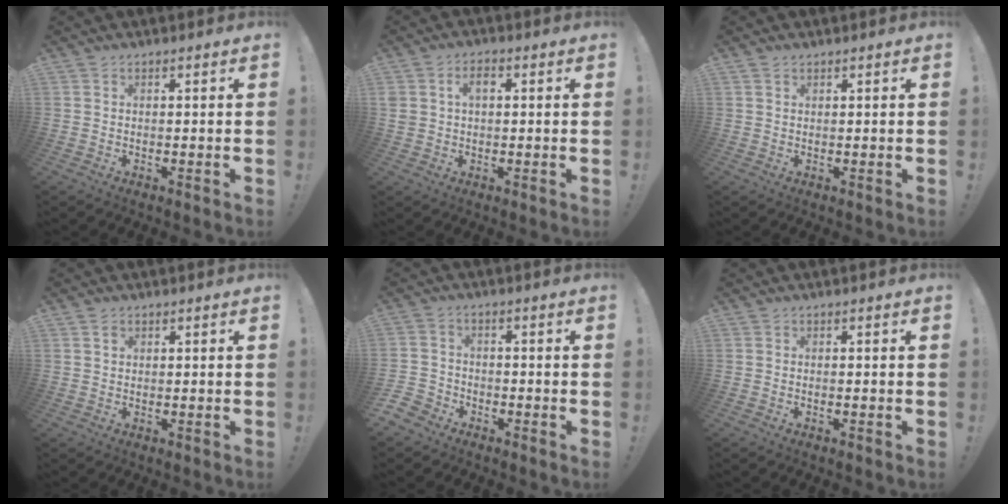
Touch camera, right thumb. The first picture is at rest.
{"total": 4.5, "force": [0.9, 3.2, 3.0], "torque": [-0.055, 0.012, 0.015]}
{"total": 0.9, "force": [0.8, 0.4, 0.2], "torque": [0.003, -0.004, 0.015]}
{"total": 1.5, "force": [0.7, 1.1, 0.7], "torque": [-0.014, 0.004, 0.012]}
{"total": 4.4, "force": [-3.2, 2.9, 0.8], "torque": [-0.019, 0.017, -0.063]}
{"total": 0.0}